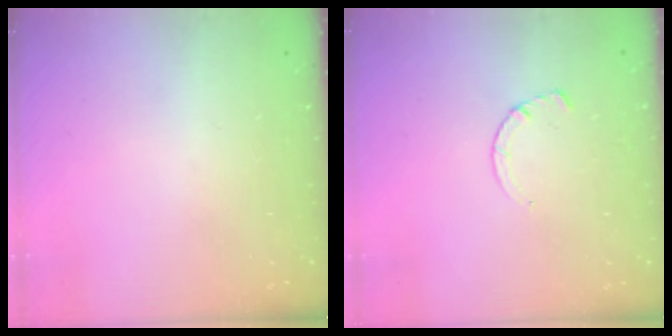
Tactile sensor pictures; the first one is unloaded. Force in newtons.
{"total": 2.9, "press": 2.9, "slide": 0.4}